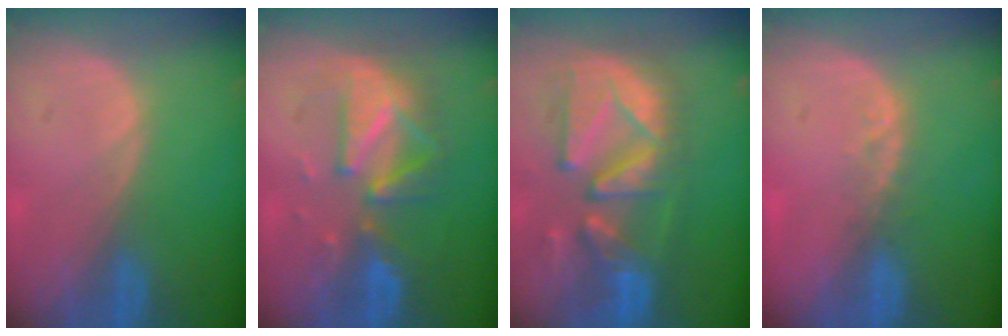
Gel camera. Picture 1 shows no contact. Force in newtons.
{"total": 8.1, "press": 8.1, "slide": 0.8}
{"total": 12.1, "press": 11.0, "slide": 5.1}
{"total": 2.1, "press": 1.8, "slide": 1.1}